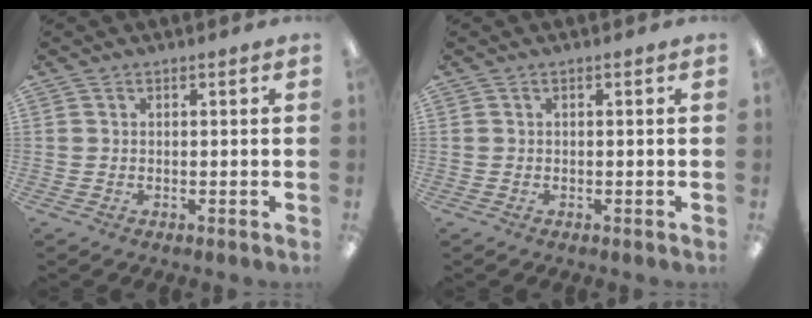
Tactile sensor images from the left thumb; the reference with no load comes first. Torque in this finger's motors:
{"motor_torque": [-0.05, 0.05, 0.19, -0.01, 0.00]}